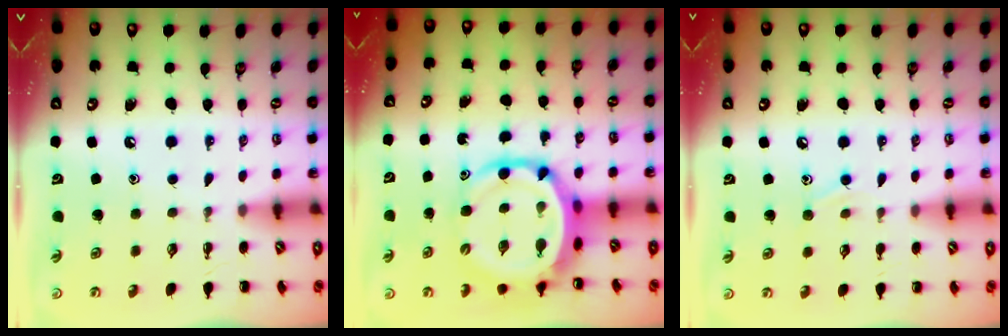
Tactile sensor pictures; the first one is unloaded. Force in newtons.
{"total": 8.9, "press": 8.5, "slide": 2.5}
{"total": 7.5, "press": 7.3, "slide": 2.1}